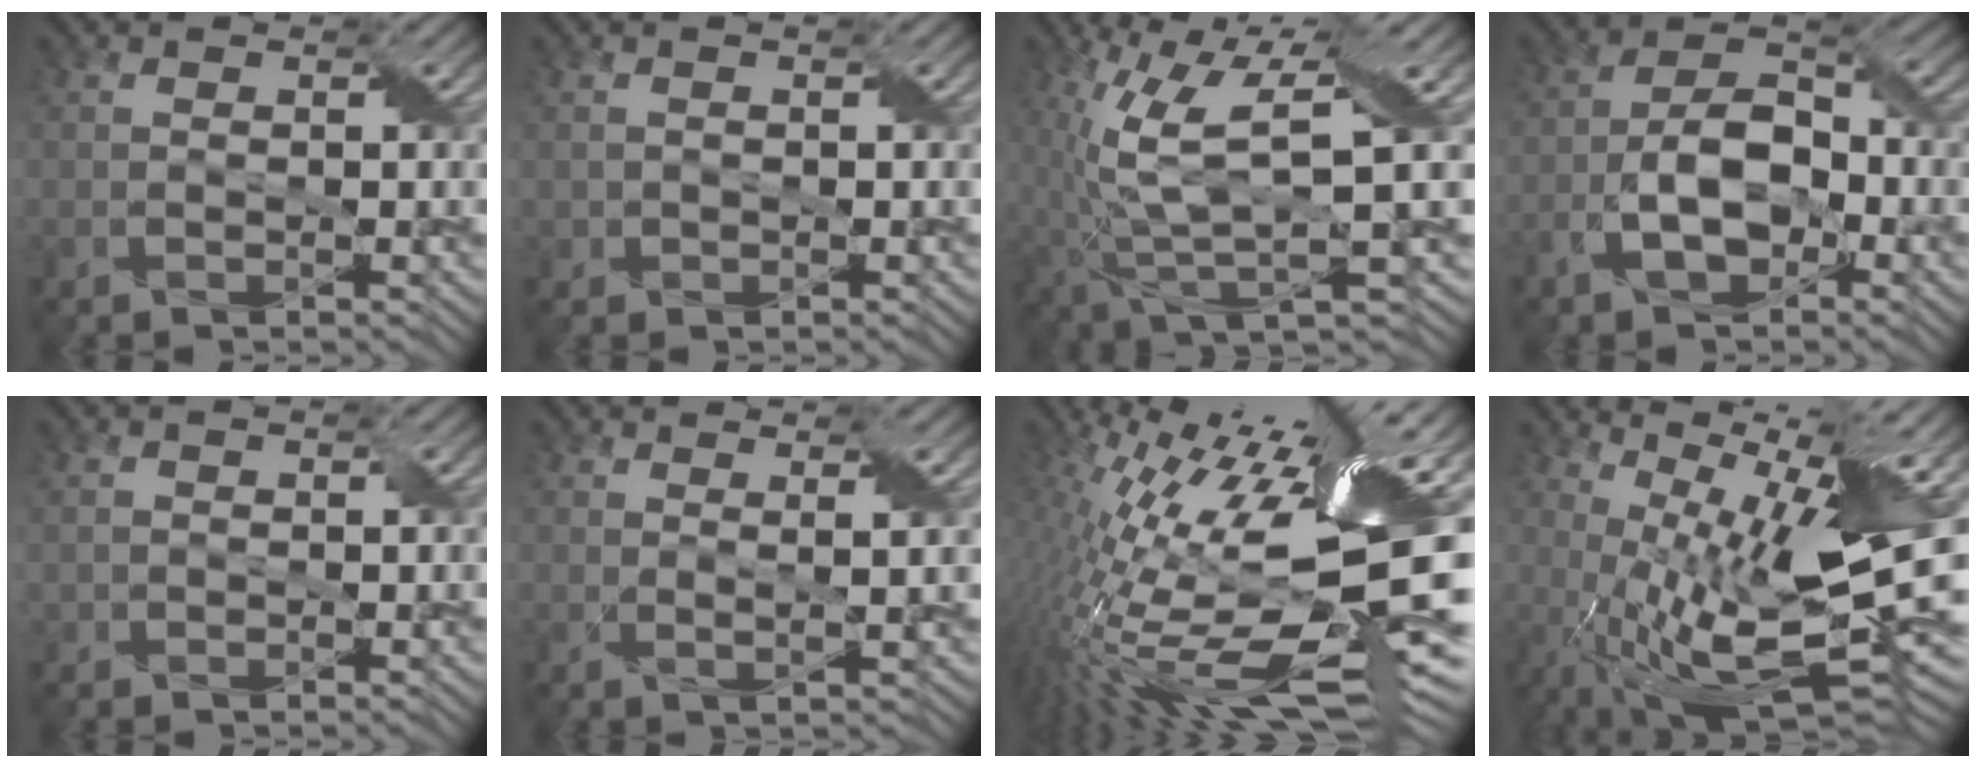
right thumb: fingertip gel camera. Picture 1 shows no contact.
{"total": 0.9, "force": [0.0, 0.9, 0.1], "torque": [-0.006, -0.002, -0.001]}
{"total": 11.4, "force": [1.0, 2.6, 11.1], "torque": [-0.230, 0.003, 0.029]}
{"total": 7.7, "force": [-2.9, 4.1, 5.8], "torque": [-0.111, 0.011, -0.060]}
{"total": 0.9, "force": [-0.1, 0.9, 0.0], "torque": [-0.002, -0.001, -0.004]}
{"total": 2.0, "force": [1.2, 0.1, 1.6], "torque": [-0.034, 0.002, 0.018]}
{"total": 18.0, "force": [1.4, 6.2, 16.8], "torque": [-0.309, -0.009, 0.037]}
{"total": 17.6, "force": [2.2, 5.1, 16.7], "torque": [-0.284, -0.001, 0.059]}